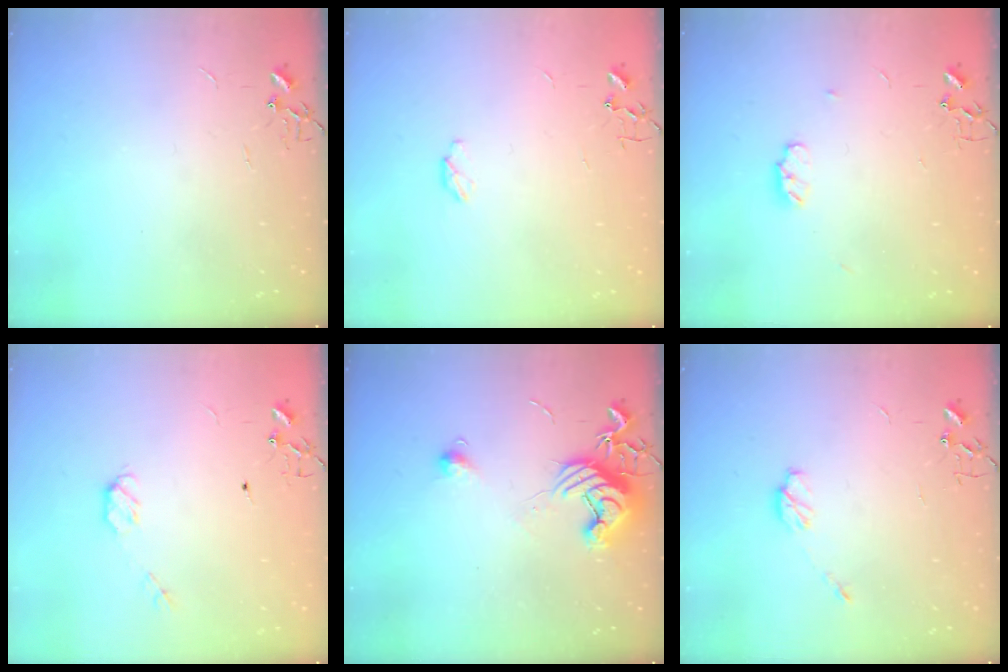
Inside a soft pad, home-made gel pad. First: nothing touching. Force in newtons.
{"total": 3.8, "press": 3.8, "slide": 0.6}
{"total": 4.8, "press": 4.7, "slide": 0.7}
{"total": 4.3, "press": 4.2, "slide": 0.7}
{"total": 11.3, "press": 11.3, "slide": 0.7}
{"total": 5.5, "press": 5.5, "slide": 0.4}